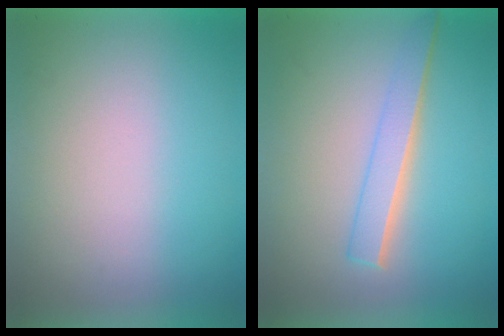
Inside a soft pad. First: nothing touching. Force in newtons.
{"total": 2.2}